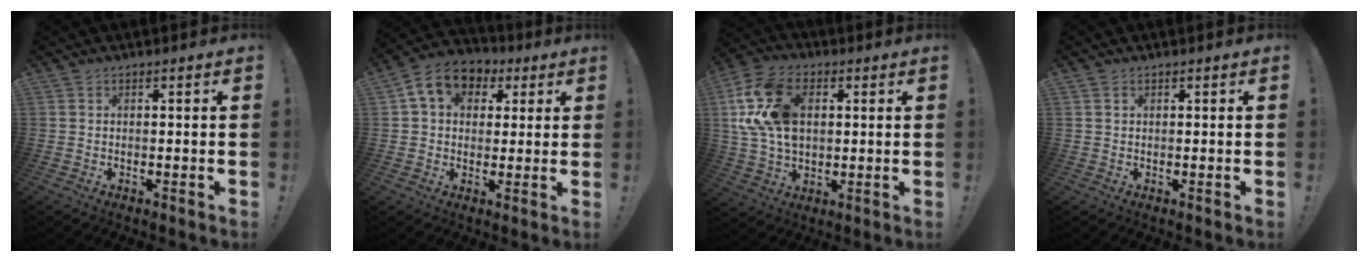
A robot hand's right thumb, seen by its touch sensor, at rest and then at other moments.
{"total": 11.3, "force": [4.0, 8.7, 6.0], "torque": [-0.093, -0.001, 0.081]}
{"total": 19.1, "force": [4.7, 13.1, 13.1], "torque": [-0.261, -0.005, 0.089]}
{"total": 0.5, "force": [0.3, 0.4, 0.1], "torque": [0.001, -0.001, 0.005]}